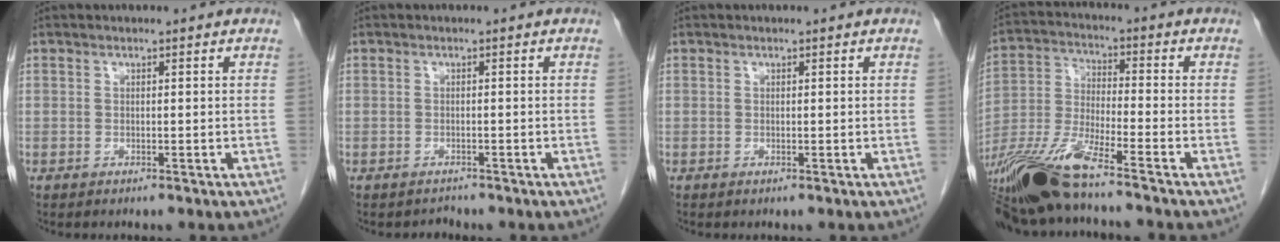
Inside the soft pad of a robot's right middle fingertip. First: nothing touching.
{"total": 0.9, "force": [-0.7, 0.1, -0.6], "torque": [0.005, -0.006, -0.015]}
{"total": 0.0}
{"total": 13.9, "force": [-10.8, 0.2, 8.8], "torque": [-0.183, -0.022, -0.209]}